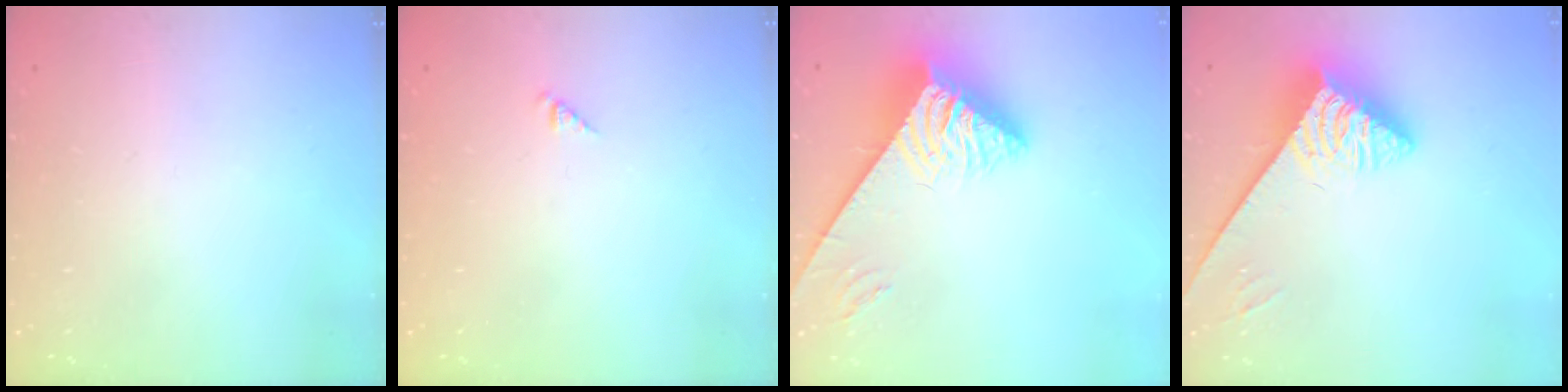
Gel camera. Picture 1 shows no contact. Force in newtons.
{"total": 0.8, "press": 0.8, "slide": 0.2}
{"total": 6.7, "press": 6.6, "slide": 0.8}
{"total": 3.9, "press": 3.9, "slide": 0.8}